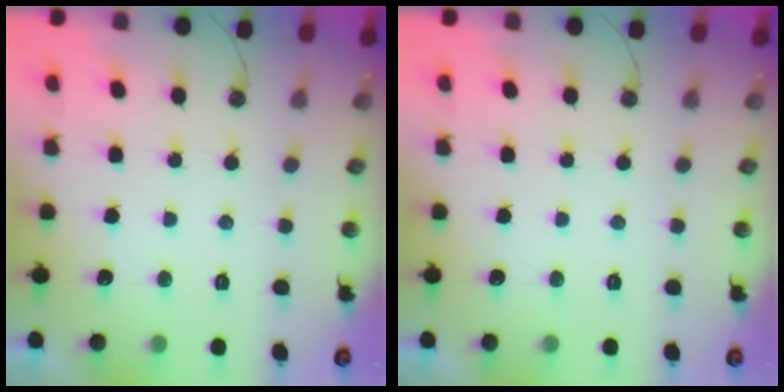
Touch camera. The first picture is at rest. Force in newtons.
{"total": 0.0}